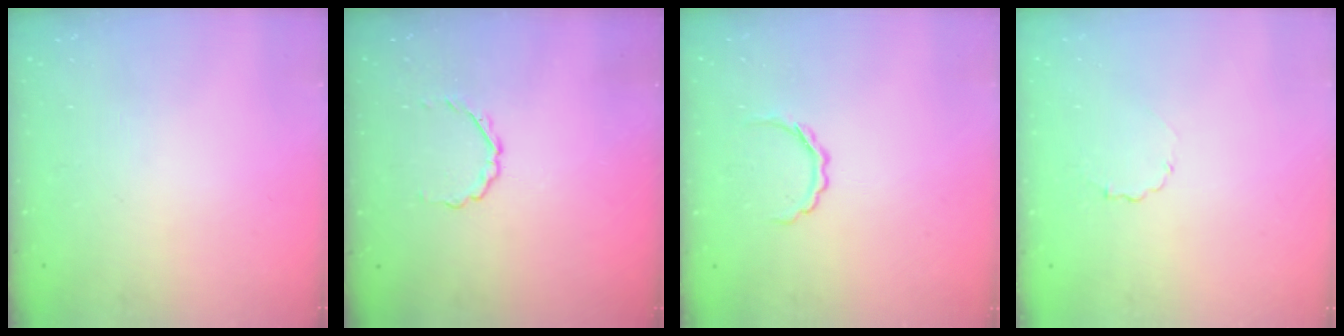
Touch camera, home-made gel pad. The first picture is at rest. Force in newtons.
{"total": 2.3, "press": 2.1, "slide": 0.8}
{"total": 3.9, "press": 3.9, "slide": 0.5}
{"total": 2.1, "press": 1.9, "slide": 0.9}